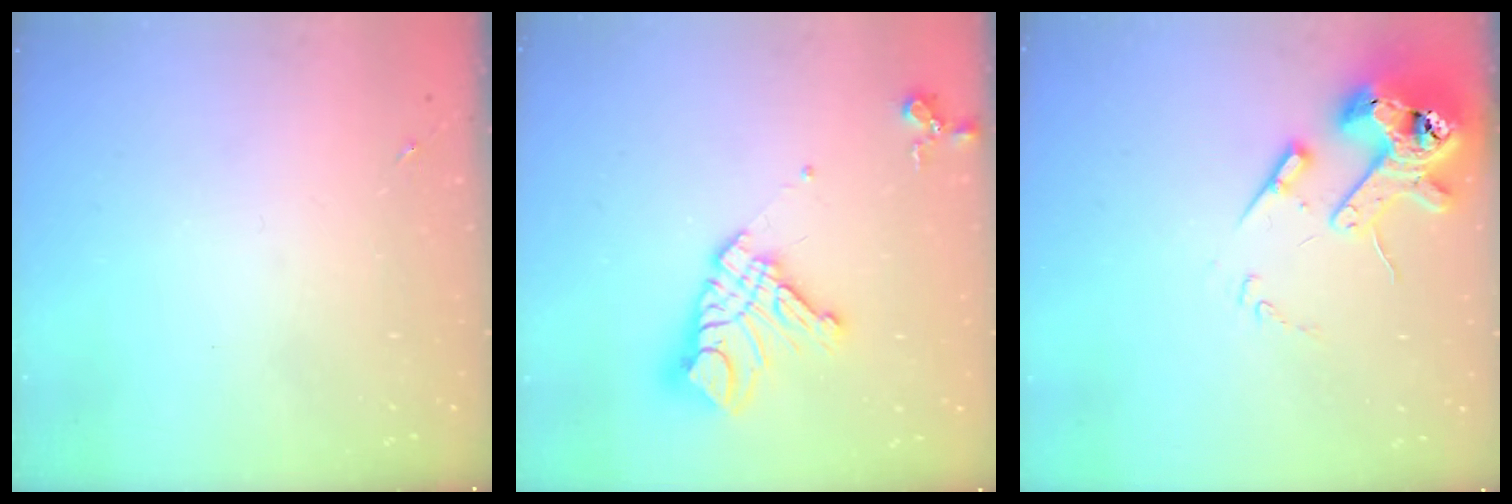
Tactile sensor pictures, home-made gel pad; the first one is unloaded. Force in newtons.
{"total": 16.4, "press": 16.3, "slide": 2.1}
{"total": 14.6, "press": 14.5, "slide": 2.0}